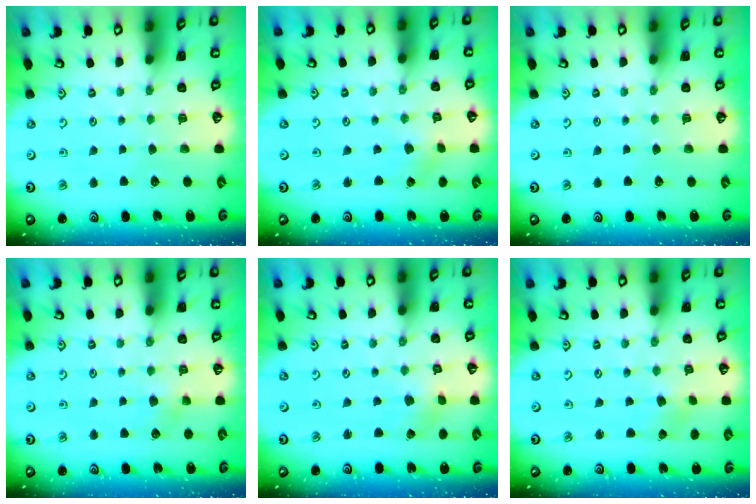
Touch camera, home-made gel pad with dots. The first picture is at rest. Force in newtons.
{"total": 0.6, "press": 0.6, "slide": 0.1}
{"total": 0.0}
{"total": 4.4, "press": 4.4, "slide": 0.5}
{"total": 1.2, "press": 1.1, "slide": 0.2}
{"total": 2.6, "press": 2.6, "slide": 0.6}